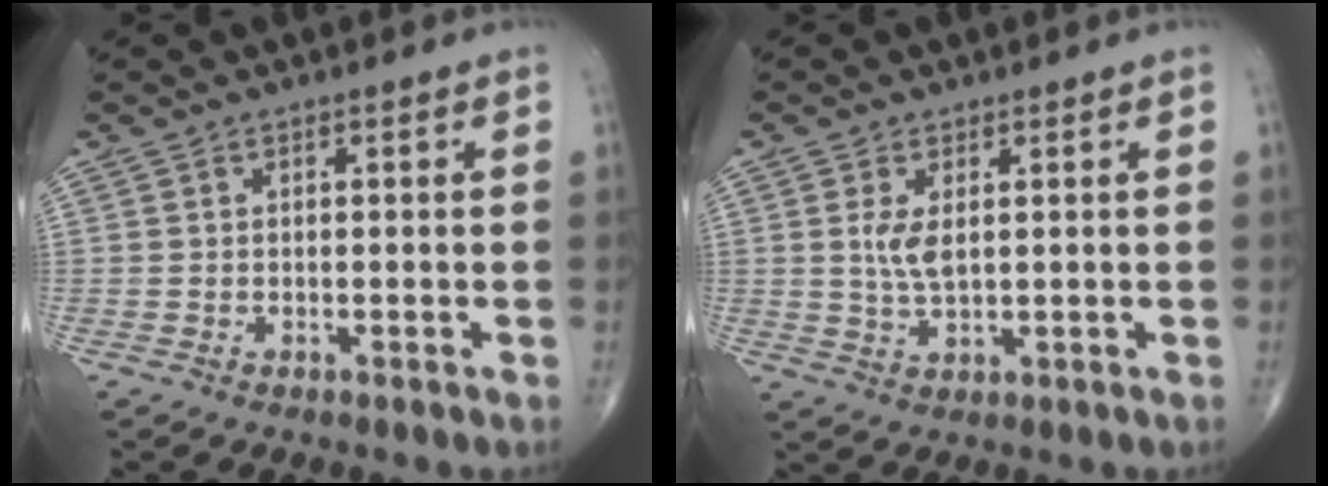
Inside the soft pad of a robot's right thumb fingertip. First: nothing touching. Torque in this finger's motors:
{"motor_torque": [-0.34, 0.56, 0.52, 0.12, 0.10]}